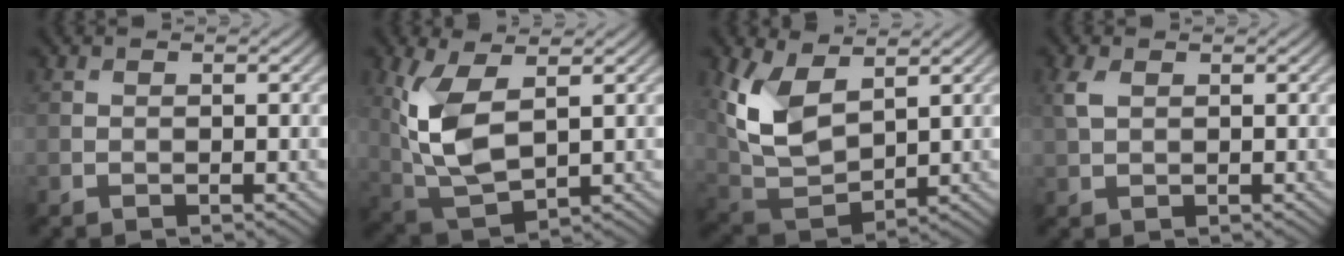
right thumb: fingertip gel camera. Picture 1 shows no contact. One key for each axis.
{"total": 9.6, "fx": 2.1, "fy": 4.8, "fz": 8.0, "tx": -0.209, "ty": -0.004, "tz": 0.043}
{"total": 10.2, "fx": 4.2, "fy": 5.6, "fz": 7.4, "tx": -0.201, "ty": -0.003, "tz": 0.087}
{"total": 2.3, "fx": 0.9, "fy": 1.3, "fz": 1.7, "tx": -0.050, "ty": 0.004, "tz": 0.019}